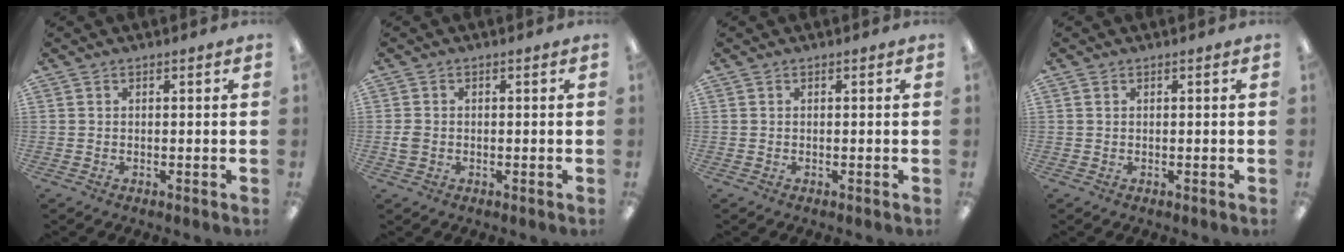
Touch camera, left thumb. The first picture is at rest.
{"total": 2.2, "force": [-0.3, 1.9, 1.1], "torque": [-0.019, 0.005, -0.006]}
{"total": 0.0}
{"total": 0.8, "force": [0.4, 0.6, 0.4], "torque": [-0.009, 0.003, 0.007]}